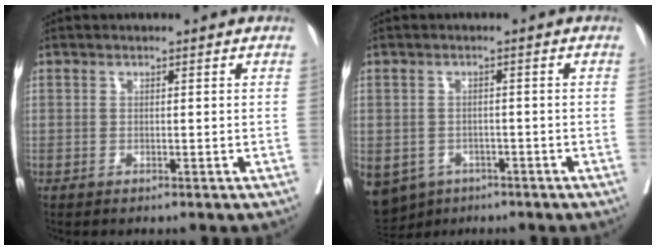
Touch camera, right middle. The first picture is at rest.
{"total": 11.7, "force": [-6.5, 8.9, 3.8], "torque": [-0.114, -0.007, -0.083]}